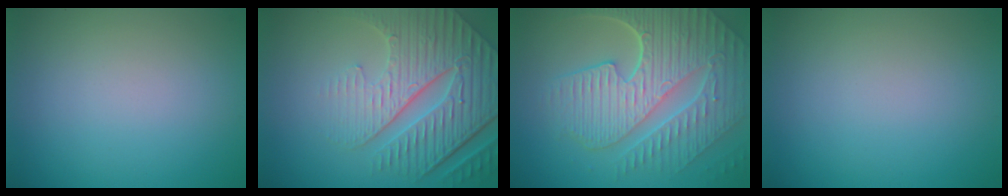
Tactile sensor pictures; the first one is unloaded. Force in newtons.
{"total": 8.3, "press": 5.9, "slide": 5.8}
{"total": 9.5, "press": 6.4, "slide": 7.1}
{"total": 0.0}